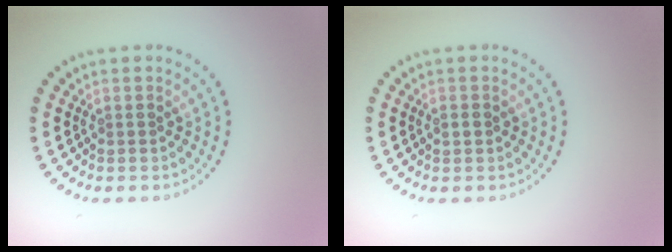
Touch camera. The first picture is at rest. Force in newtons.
{"total": 1.1, "press": 1.1, "slide": 0.2}